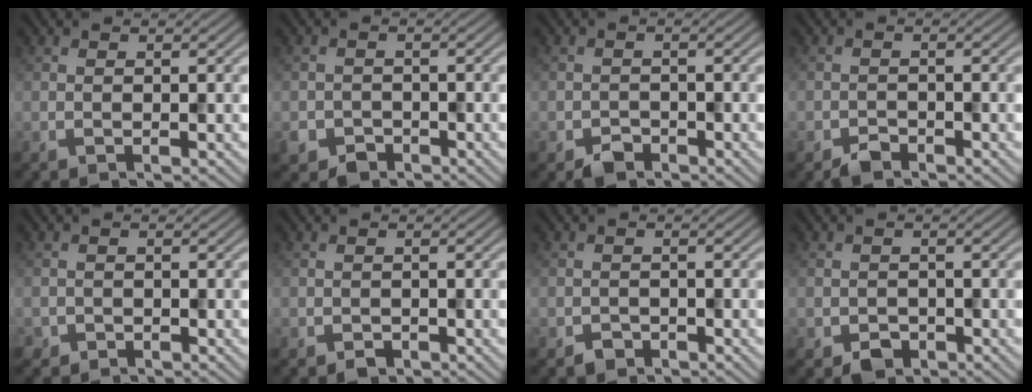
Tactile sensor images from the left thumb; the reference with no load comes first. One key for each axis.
{"total": 3.5, "fx": -2.3, "fy": 2.4, "fz": 1.0, "tx": -0.022, "ty": -0.010, "tz": -0.048}
{"total": 2.2, "fx": -1.7, "fy": 1.3, "fz": 0.6, "tx": -0.007, "ty": -0.001, "tz": -0.036}
{"total": 1.8, "fx": -1.5, "fy": 0.9, "fz": 0.5, "tx": -0.006, "ty": 0.000, "tz": -0.032}
{"total": 1.1, "fx": -0.7, "fy": 0.8, "fz": 0.0, "tx": 0.005, "ty": -0.003, "tz": -0.017}
{"total": 1.1, "fx": -0.8, "fy": 0.7, "fz": 0.3, "tx": -0.004, "ty": -0.004, "tz": -0.017}
{"total": 1.5, "fx": -1.2, "fy": 0.9, "fz": 0.3, "tx": -0.003, "ty": 0.000, "tz": -0.025}
{"total": 2.2, "fx": -1.4, "fy": 1.6, "fz": 0.7, "tx": -0.010, "ty": -0.005, "tz": -0.030}